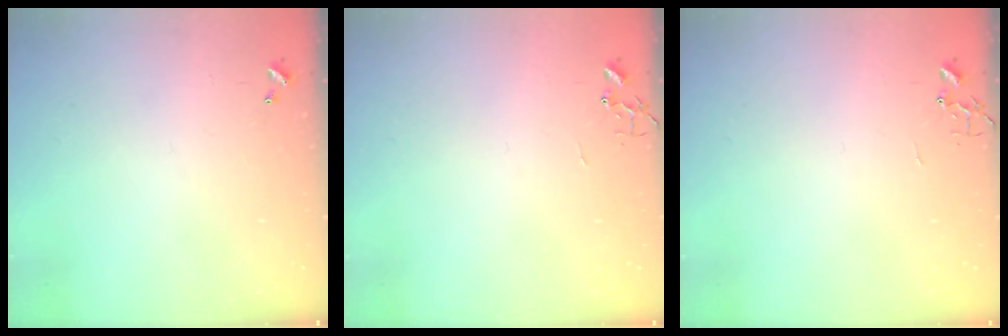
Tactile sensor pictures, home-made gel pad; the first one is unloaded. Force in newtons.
{"total": 0.0}
{"total": 0.0}